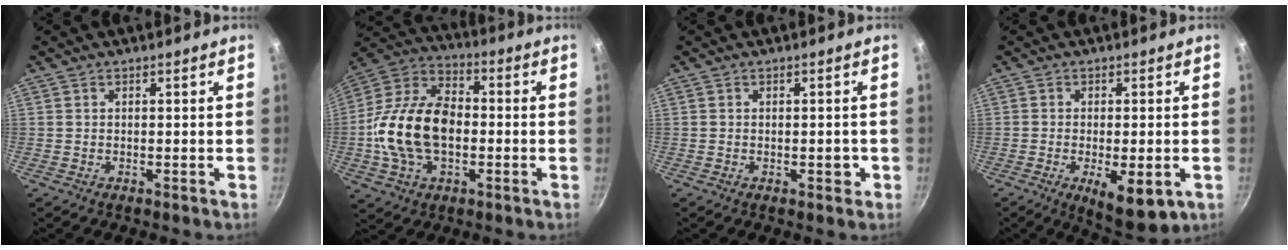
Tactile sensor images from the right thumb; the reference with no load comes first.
{"total": 18.6, "force": [-1.9, 11.9, 14.1], "torque": [-0.241, 0.037, -0.047]}
{"total": 1.8, "force": [-0.5, 1.0, 1.4], "torque": [-0.006, 0.003, -0.009]}
{"total": 9.4, "force": [-3.1, 3.4, 8.2], "torque": [-0.115, -0.003, -0.034]}